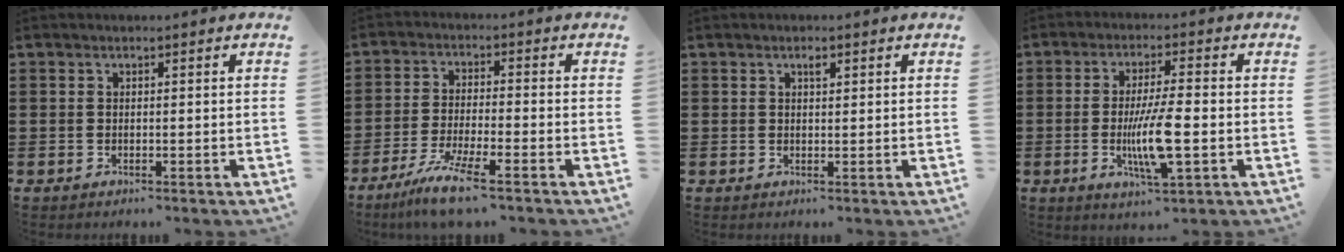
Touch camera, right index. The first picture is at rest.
{"total": 7.3, "force": [-5.3, 0.1, 5.0], "torque": [-0.112, -0.019, -0.101]}
{"total": 1.1, "force": [0.6, 0.4, 0.8], "torque": [-0.017, 0.004, 0.010]}
{"total": 8.8, "force": [-1.8, 1.6, 8.5], "torque": [-0.167, -0.015, -0.035]}